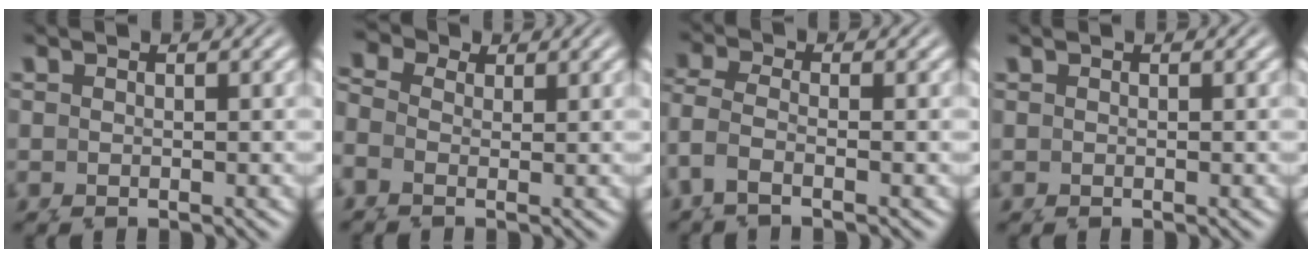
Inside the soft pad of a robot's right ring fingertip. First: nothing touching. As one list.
[{"total": 3.8, "force": [1.6, 2.9, 1.8], "torque": [-0.038, 0.000, 0.016]}, {"total": 2.9, "force": [-0.2, 2.0, 2.1], "torque": [-0.070, -0.017, 0.005]}, {"total": 0.0}]